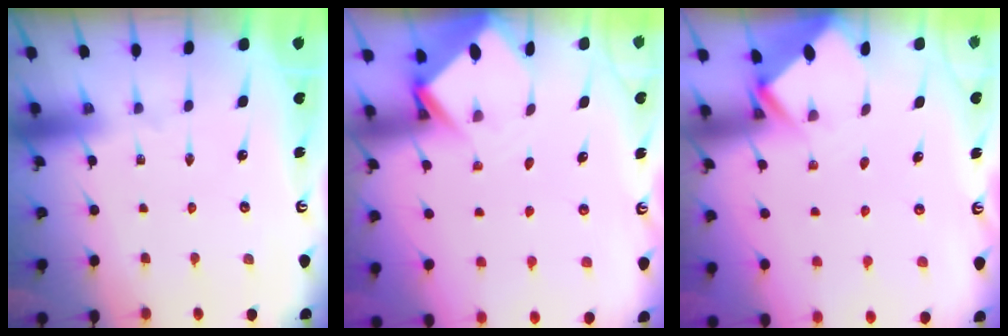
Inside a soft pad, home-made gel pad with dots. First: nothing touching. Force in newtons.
{"total": 3.5, "press": 3.4, "slide": 0.3}
{"total": 2.9, "press": 2.9, "slide": 0.2}